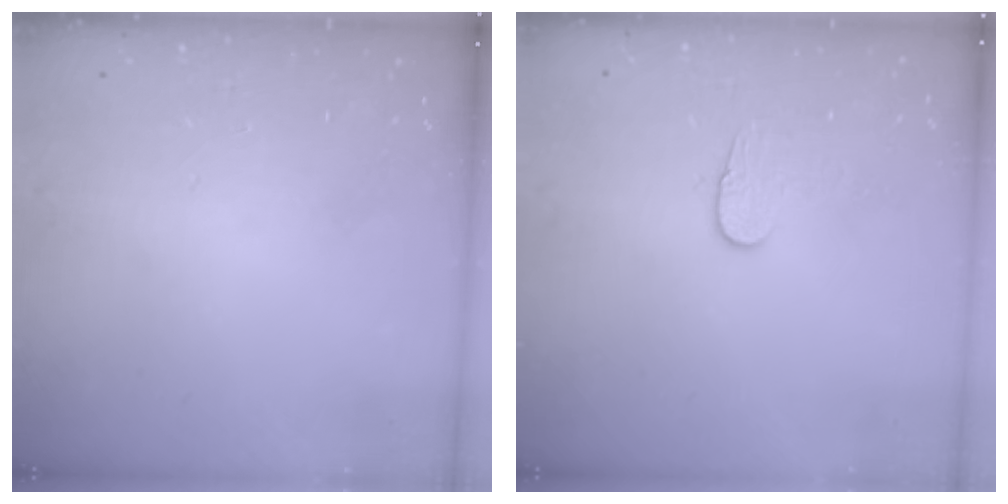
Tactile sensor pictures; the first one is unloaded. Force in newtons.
{"total": 6.1, "press": 6.1, "slide": 0.5}